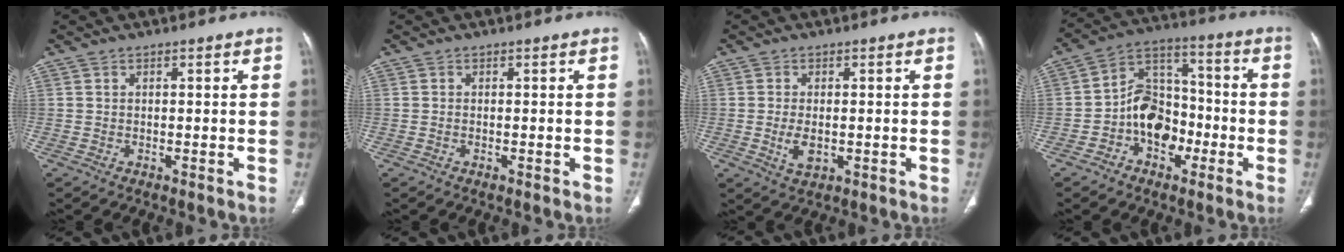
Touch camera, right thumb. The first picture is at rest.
{"total": 0.5, "force": [-0.3, 0.3, 0.3], "torque": [-0.012, 0.000, -0.003]}
{"total": 4.1, "force": [-0.6, 2.4, 3.3], "torque": [-0.065, -0.007, -0.005]}
{"total": 11.8, "force": [-3.7, 8.8, 6.9], "torque": [-0.079, 0.049, -0.072]}